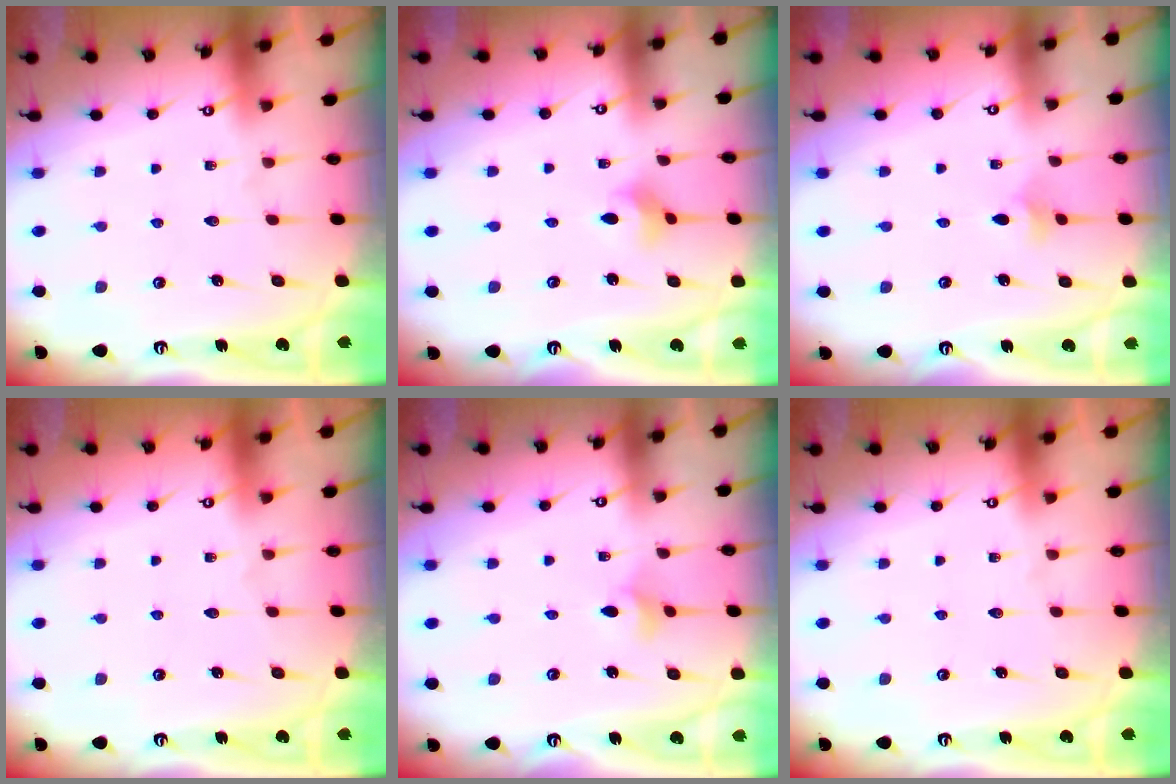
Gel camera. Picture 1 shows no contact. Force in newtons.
{"total": 2.9, "press": 2.8, "slide": 0.6}
{"total": 3.0, "press": 2.9, "slide": 0.7}
{"total": 0.0}
{"total": 3.4, "press": 3.3, "slide": 0.5}
{"total": 0.0}